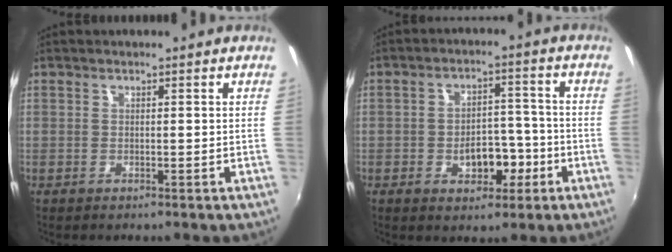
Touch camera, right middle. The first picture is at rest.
{"total": 6.7, "force": [-2.5, 4.2, 4.6], "torque": [-0.072, 0.012, -0.025]}